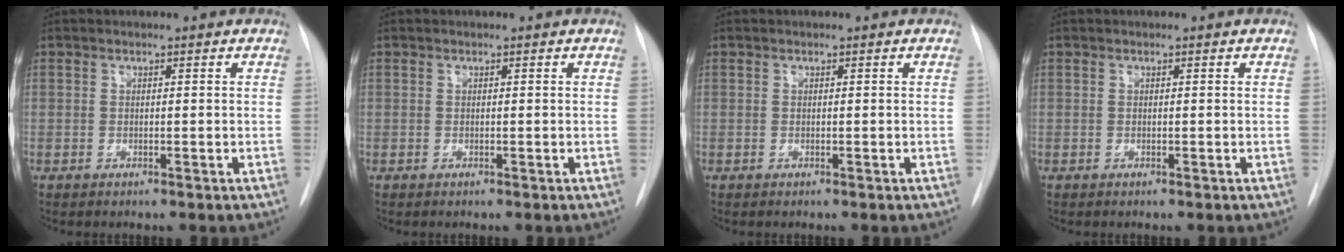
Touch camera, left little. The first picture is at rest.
{"total": 0.0}
{"total": 0.0}
{"total": 0.0}